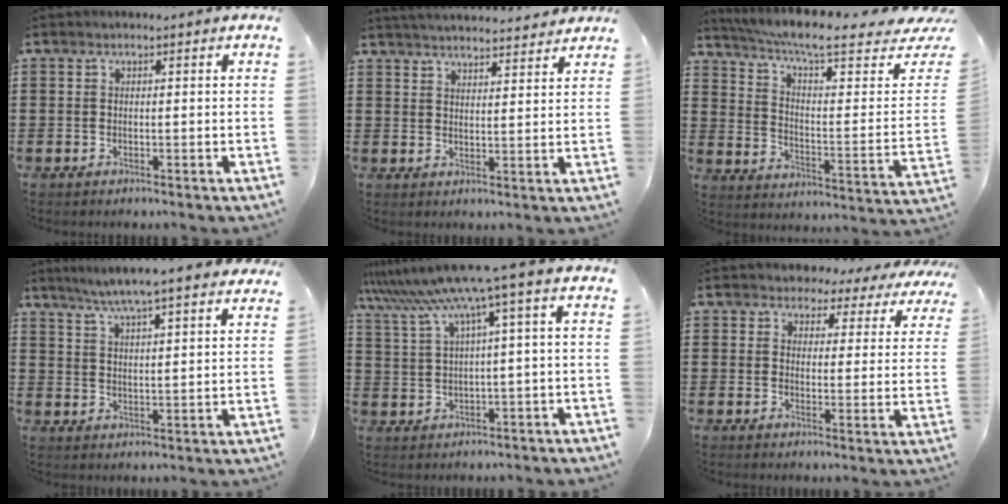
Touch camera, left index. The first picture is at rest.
{"total": 3.8, "force": [3.8, -0.3, 0.5], "torque": [-0.020, -0.018, 0.067]}
{"total": 8.9, "force": [6.9, 0.8, 5.4], "torque": [-0.118, -0.052, 0.112]}
{"total": 5.9, "force": [5.3, -0.7, 2.5], "torque": [-0.066, -0.025, 0.091]}
{"total": 8.7, "force": [4.8, -0.6, 7.2], "torque": [-0.167, -0.036, 0.074]}
{"total": 3.7, "force": [3.4, 1.3, 0.3], "torque": [-0.031, -0.017, 0.056]}